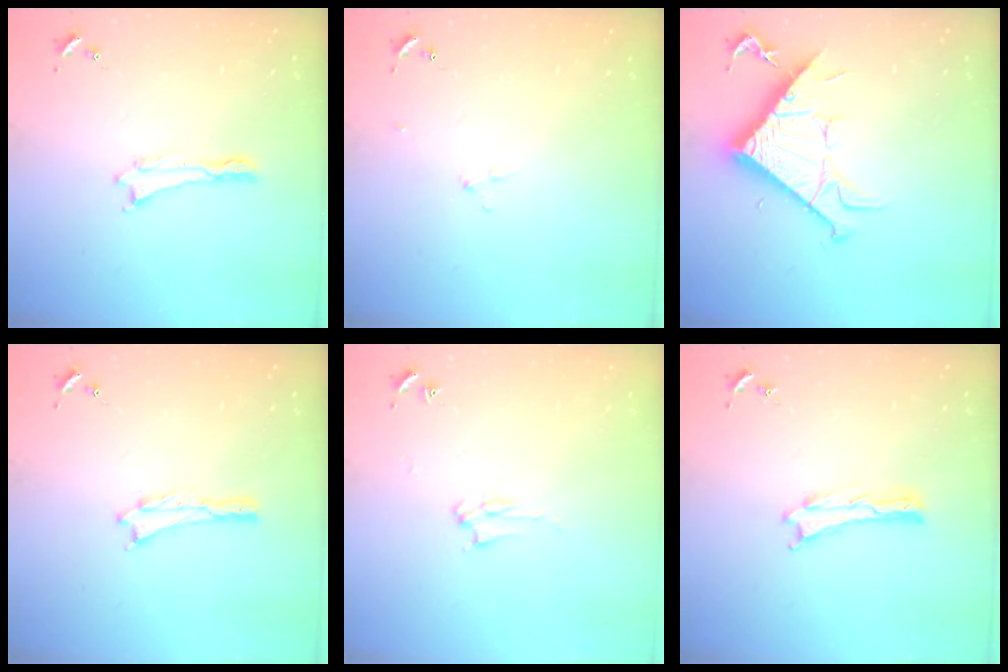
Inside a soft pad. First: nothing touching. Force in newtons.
{"total": 2.9, "press": 2.9, "slide": 0.3}
{"total": 11.9, "press": 11.9, "slide": 0.2}
{"total": 0.0}
{"total": 2.8, "press": 2.8, "slide": 0.4}
{"total": 0.0}